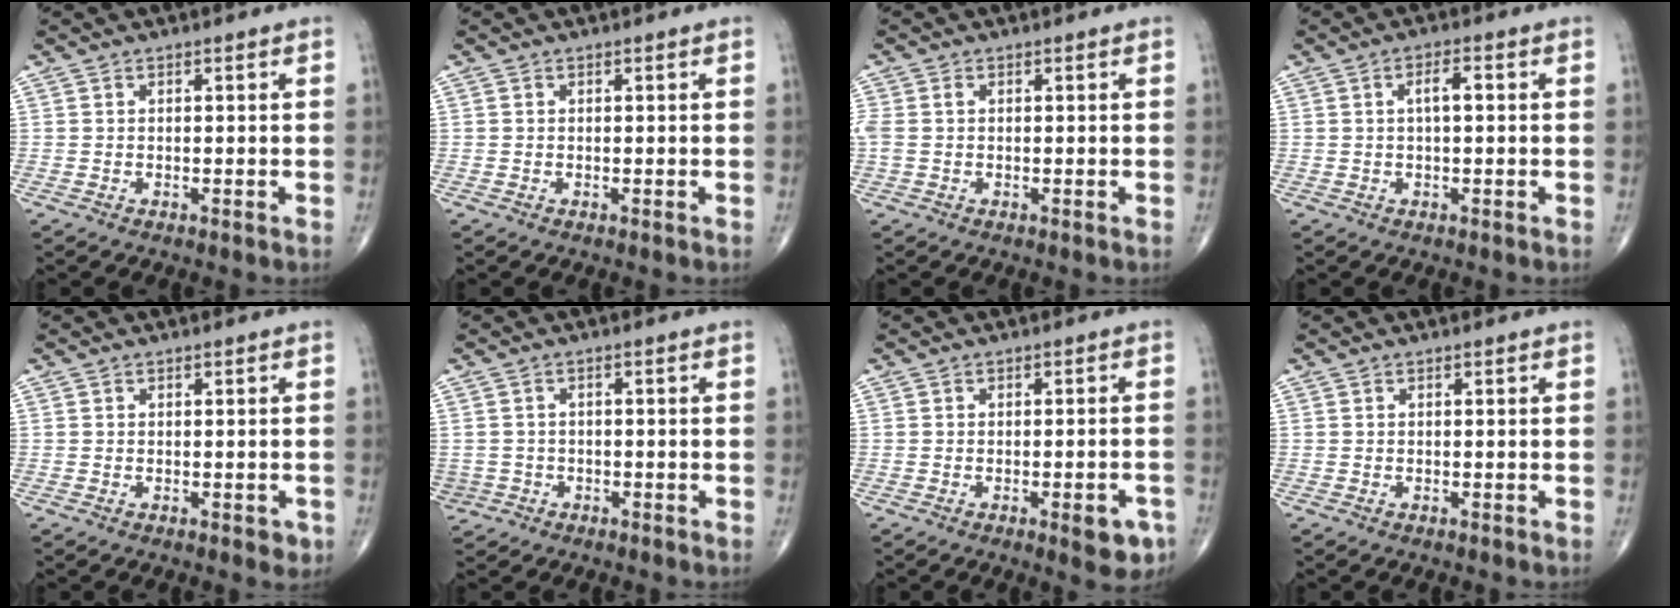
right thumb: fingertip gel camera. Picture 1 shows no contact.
{"total": 0.0}
{"total": 2.6, "force": [0.1, 1.7, 2.0], "torque": [-0.068, 0.009, 0.003]}
{"total": 3.1, "force": [0.4, 1.0, 2.9], "torque": [-0.047, 0.009, 0.004]}
{"total": 1.5, "force": [-0.4, 1.0, 1.0], "torque": [-0.006, -0.001, -0.004]}
{"total": 3.6, "force": [-1.4, 3.3, 0.2], "torque": [0.007, 0.013, -0.021]}
{"total": 5.5, "force": [-2.6, 2.0, 4.4], "torque": [-0.037, 0.009, -0.027]}
{"total": 0.0}